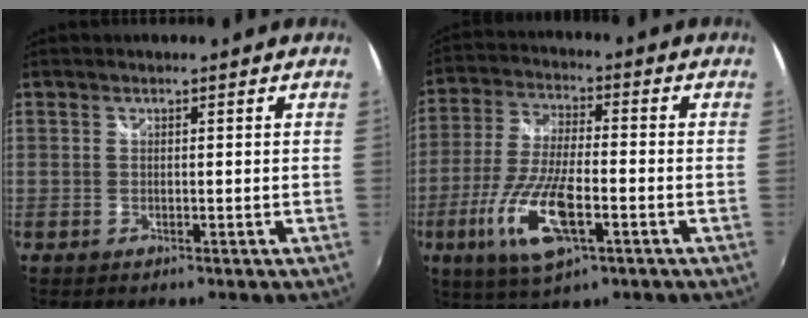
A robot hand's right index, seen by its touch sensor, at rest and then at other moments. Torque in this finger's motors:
{"motor_torque": [1.74, -0.40, 0.77, 0.21]}